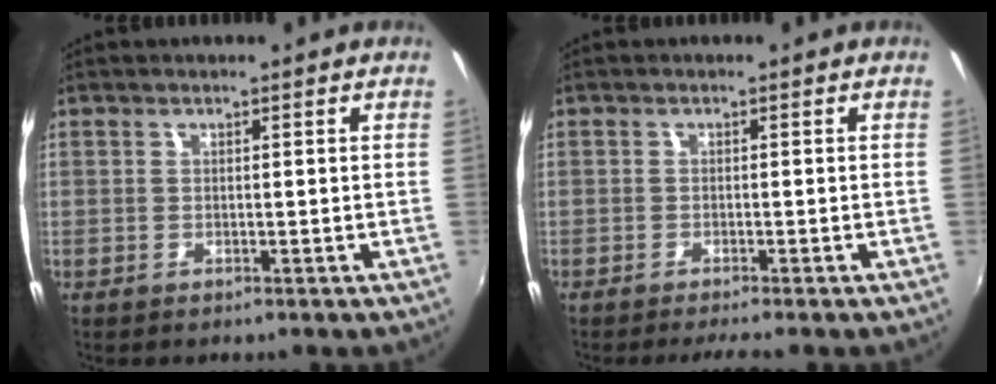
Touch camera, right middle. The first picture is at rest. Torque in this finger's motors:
{"motor_torque": [0.31, -0.33, 0.12, 0.05]}